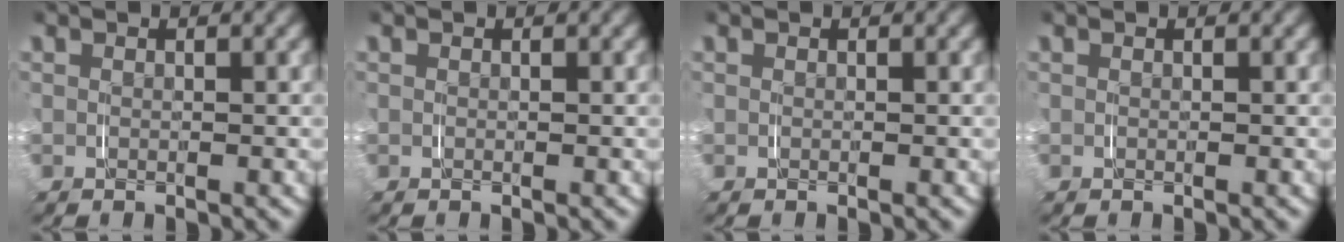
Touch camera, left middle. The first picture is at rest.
{"total": 0.0}
{"total": 0.0}
{"total": 0.0}